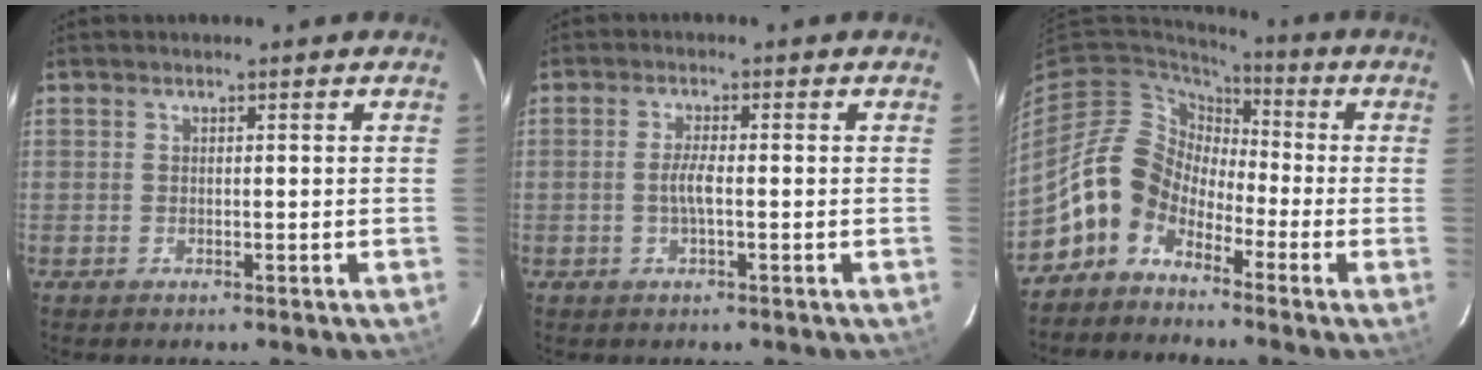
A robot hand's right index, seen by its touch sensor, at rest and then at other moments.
{"total": 2.7, "force": [-0.6, 0.2, 2.6], "torque": [-0.052, 0.001, -0.012]}
{"total": 10.2, "force": [-5.8, 7.7, 3.5], "torque": [-0.070, 0.034, -0.126]}